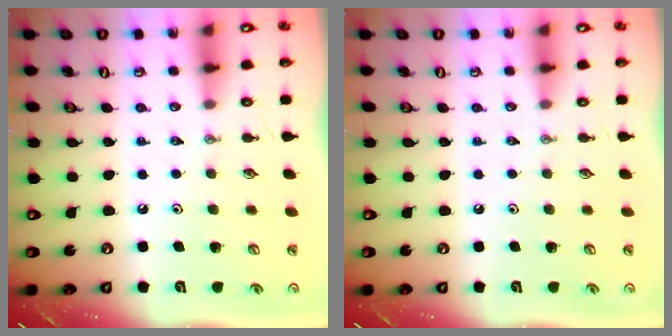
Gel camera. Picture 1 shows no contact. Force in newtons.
{"total": 0.0}